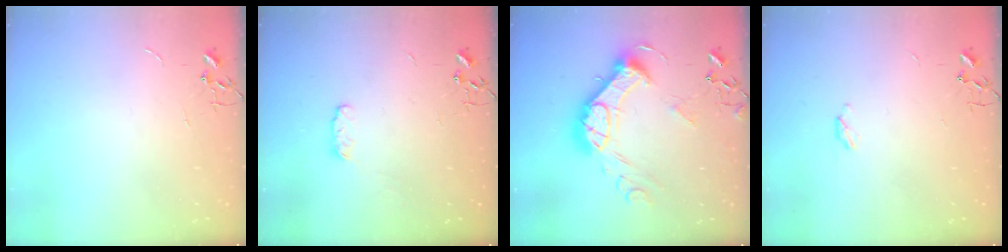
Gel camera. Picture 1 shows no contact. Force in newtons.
{"total": 4.8, "press": 4.8, "slide": 0.7}
{"total": 18.3, "press": 18.2, "slide": 1.4}
{"total": 2.8, "press": 2.8, "slide": 0.5}